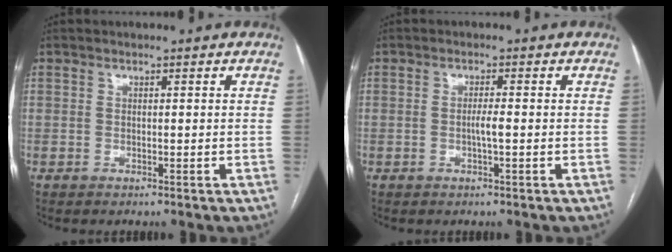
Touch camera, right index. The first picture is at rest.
{"total": 1.9, "force": [-0.4, 0.1, 1.8], "torque": [-0.036, 0.001, -0.008]}